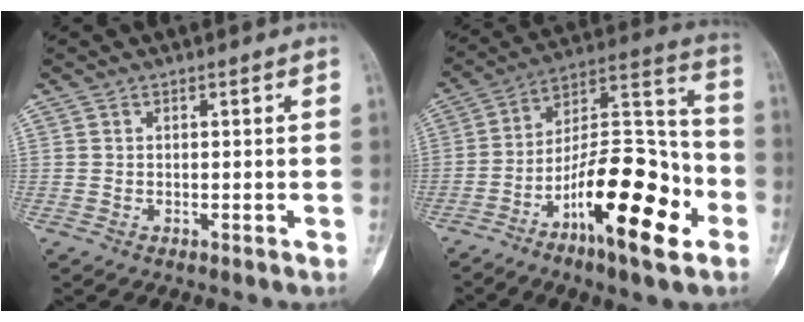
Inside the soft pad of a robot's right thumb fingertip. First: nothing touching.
{"total": 21.9, "force": [-9.4, 7.2, 18.4], "torque": [-0.286, 0.064, -0.154]}